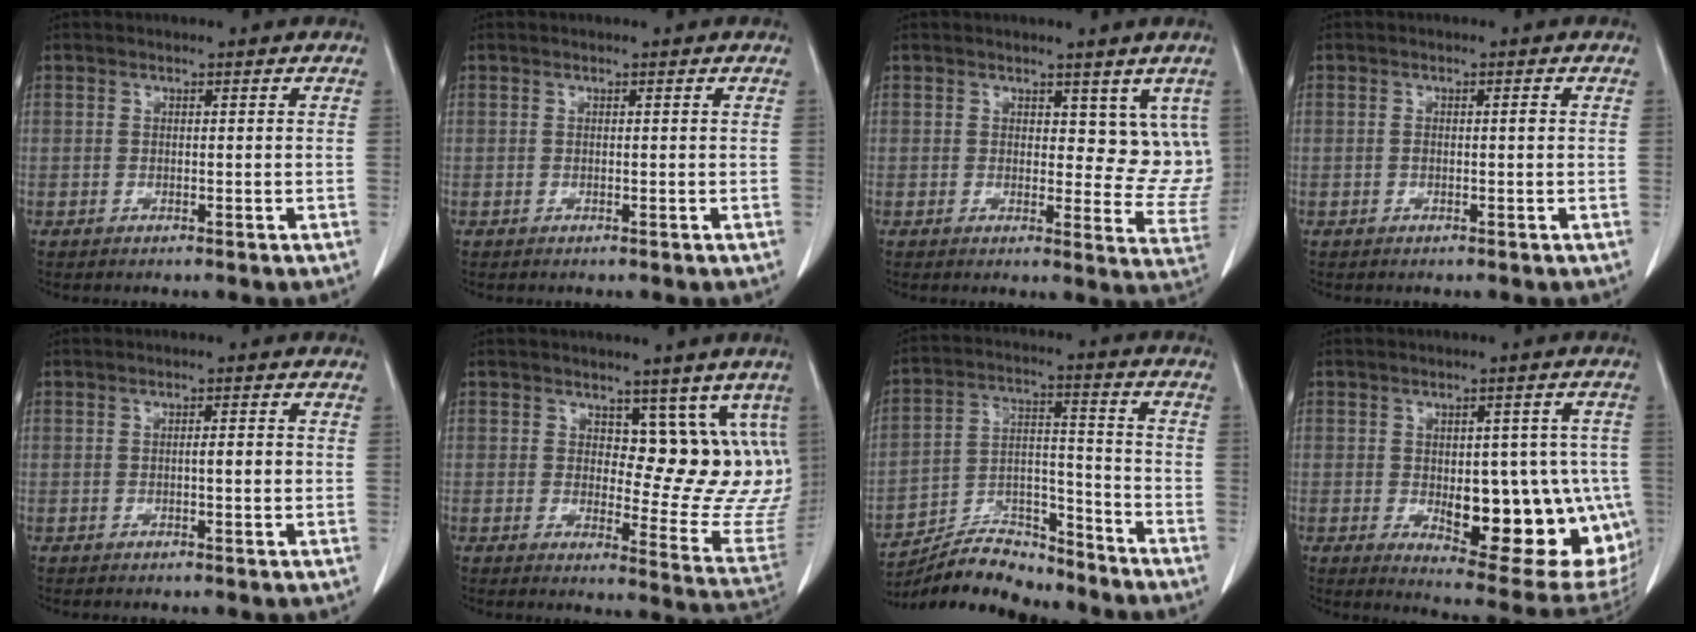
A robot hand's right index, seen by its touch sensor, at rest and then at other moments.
{"total": 0.0}
{"total": 7.1, "force": [3.8, 4.2, 4.2], "torque": [-0.023, -0.020, 0.043]}
{"total": 1.1, "force": [0.0, 0.3, 1.0], "torque": [-0.021, 0.002, 0.002]}
{"total": 1.7, "force": [-0.2, 0.2, 1.7], "torque": [-0.027, 0.002, -0.003]}
{"total": 10.8, "force": [5.7, 5.2, 7.5], "torque": [-0.071, -0.020, 0.072]}
{"total": 12.0, "force": [-11.4, 3.1, 2.3], "torque": [-0.033, 0.034, -0.203]}
{"total": 19.1, "force": [-4.3, 7.7, 17.0], "torque": [-0.147, 0.007, -0.029]}